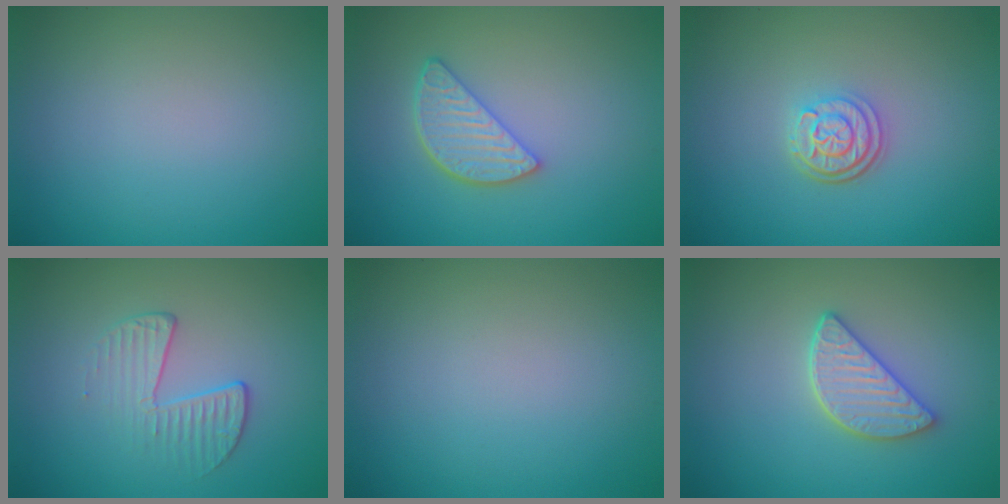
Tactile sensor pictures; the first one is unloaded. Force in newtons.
{"total": 3.6, "press": 3.0, "slide": 2.0}
{"total": 3.0, "press": 2.4, "slide": 1.8}
{"total": 2.2, "press": 1.3, "slide": 1.8}
{"total": 0.0}
{"total": 3.5, "press": 3.1, "slide": 1.6}